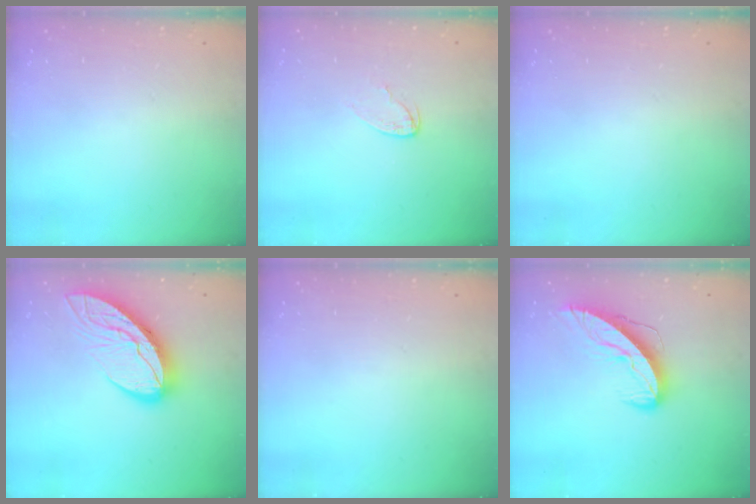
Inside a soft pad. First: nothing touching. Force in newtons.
{"total": 3.9, "press": 3.9, "slide": 0.4}
{"total": 0.0}
{"total": 18.9, "press": 18.8, "slide": 1.9}
{"total": 0.0}
{"total": 10.7, "press": 10.6, "slide": 1.3}